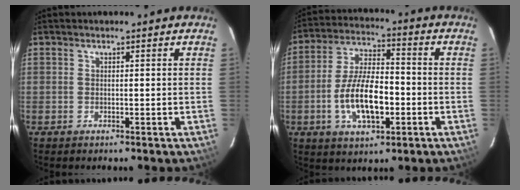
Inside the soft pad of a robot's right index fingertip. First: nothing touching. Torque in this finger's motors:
{"motor_torque": [0.85, -0.15, 0.56, 0.20]}